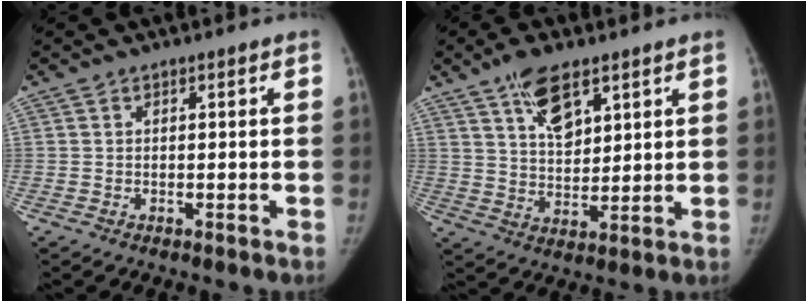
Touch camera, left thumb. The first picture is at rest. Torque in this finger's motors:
{"motor_torque": [0.91, 0.59, 0.76, -1.02, 0.07]}